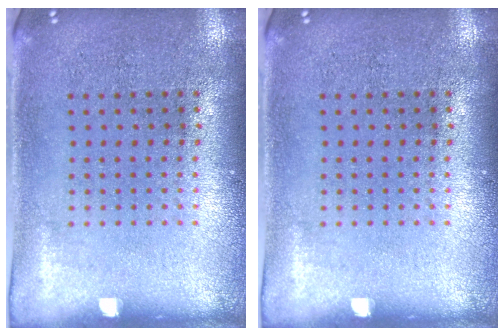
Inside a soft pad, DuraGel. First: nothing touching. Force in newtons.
{"total": 0.0}